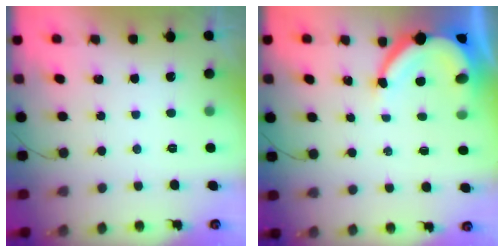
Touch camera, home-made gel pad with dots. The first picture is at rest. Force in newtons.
{"total": 8.5, "press": 8.4, "slide": 1.2}